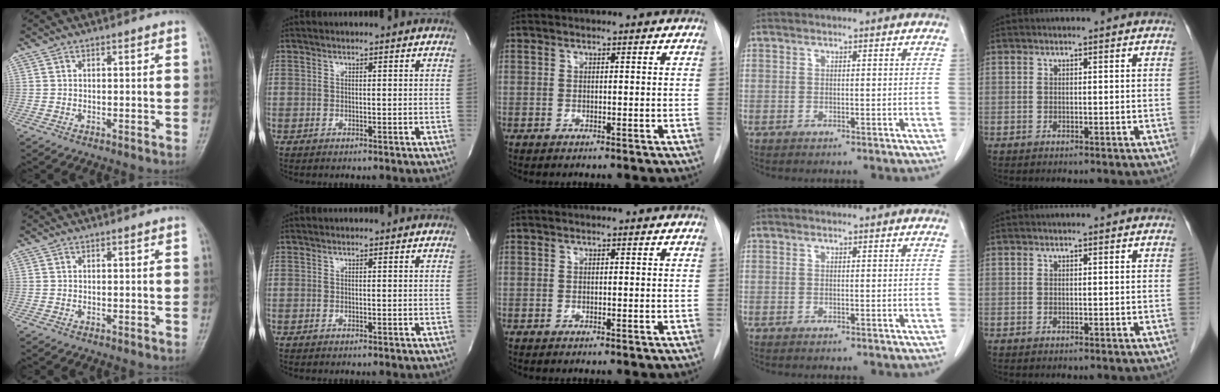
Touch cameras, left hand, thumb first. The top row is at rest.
{}